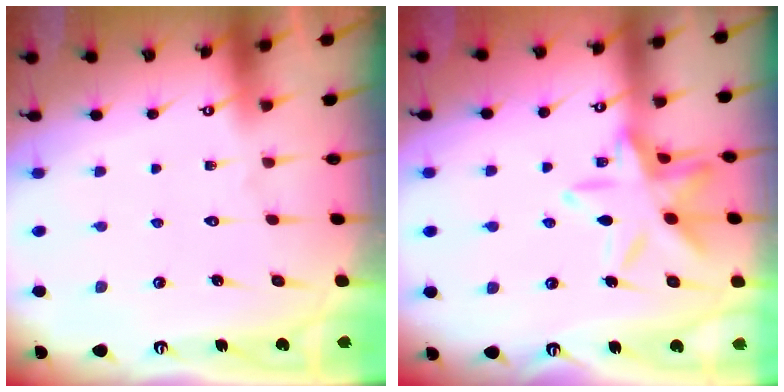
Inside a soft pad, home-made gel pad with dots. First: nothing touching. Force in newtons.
{"total": 14.0, "press": 14.0, "slide": 0.8}